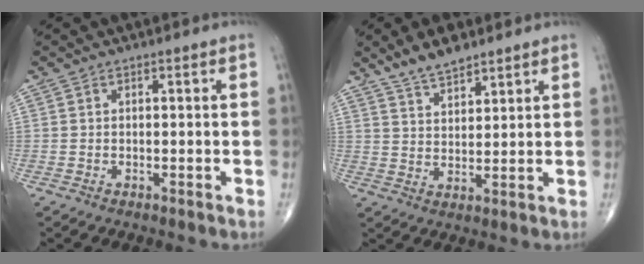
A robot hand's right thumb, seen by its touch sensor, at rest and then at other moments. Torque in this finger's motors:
{"motor_torque": [-0.35, 0.60, 0.02, 0.01, 0.01]}